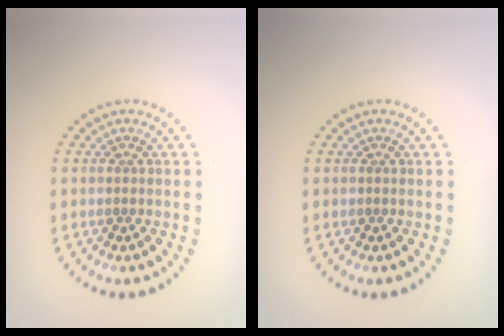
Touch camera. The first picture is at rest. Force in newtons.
{"total": 0.0}